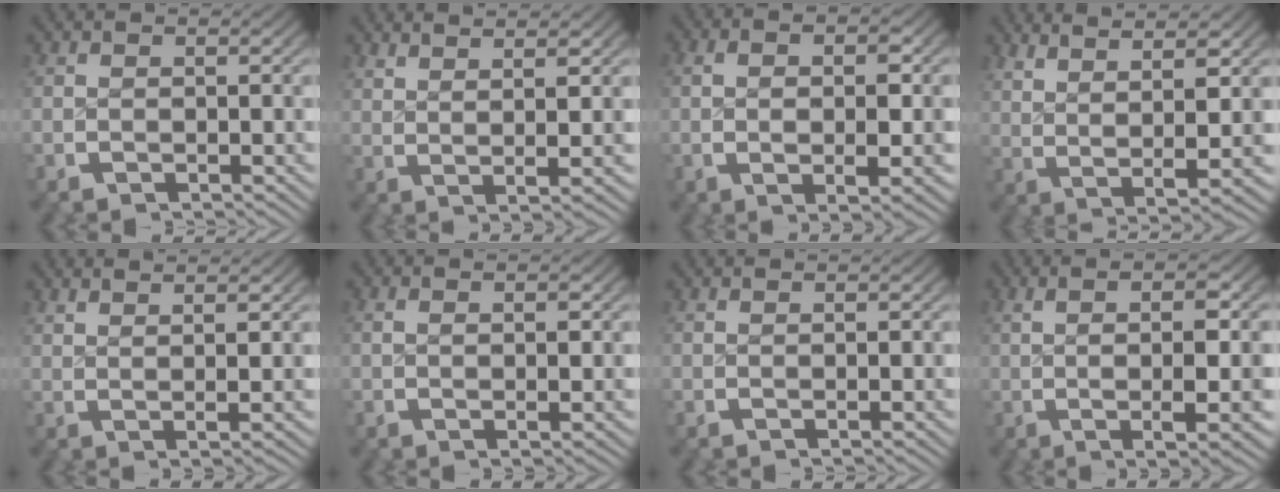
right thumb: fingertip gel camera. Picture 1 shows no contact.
{"total": 3.7, "force": [2.6, 0.3, 2.7], "torque": [-0.036, 0.002, 0.049]}
{"total": 4.8, "force": [-0.1, 1.8, 4.4], "torque": [-0.065, -0.004, 0.000]}
{"total": 7.5, "force": [2.8, 3.0, 6.3], "torque": [-0.108, -0.010, 0.059]}
{"total": 2.8, "force": [2.0, 0.0, 2.0], "torque": [-0.026, 0.002, 0.040]}
{"total": 2.0, "force": [0.3, 0.4, 1.9], "torque": [-0.024, 0.001, 0.010]}
{"total": 0.6, "force": [0.4, -0.2, 0.4], "torque": [-0.007, 0.000, 0.010]}
{"total": 8.3, "force": [0.1, 2.2, 8.0], "torque": [-0.110, 0.002, 0.008]}